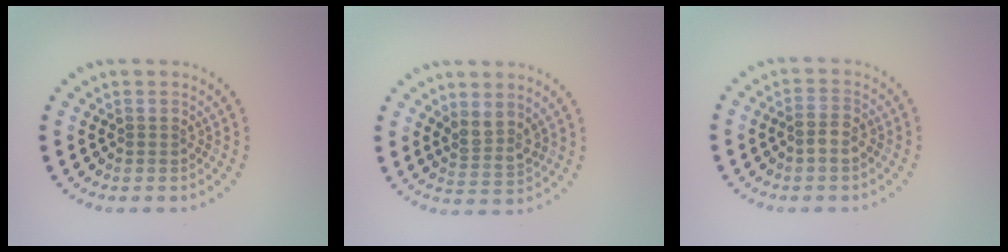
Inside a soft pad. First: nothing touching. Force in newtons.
{"total": 2.3, "press": 1.9, "slide": 1.3}
{"total": 1.6, "press": 1.5, "slide": 0.5}